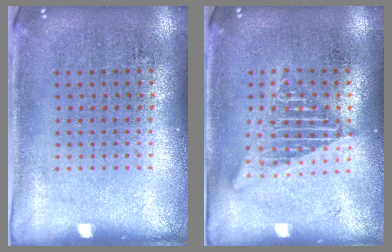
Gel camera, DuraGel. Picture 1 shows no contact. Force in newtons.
{"total": 2.3, "press": 2.3, "slide": 0.1}